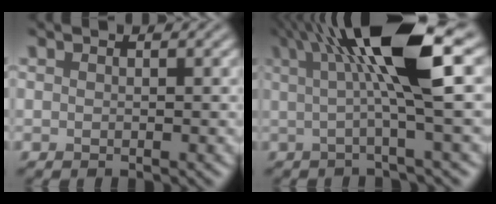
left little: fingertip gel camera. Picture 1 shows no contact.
{"total": 9.0, "force": [2.1, 1.0, 8.7], "torque": [-0.121, -0.001, 0.042]}